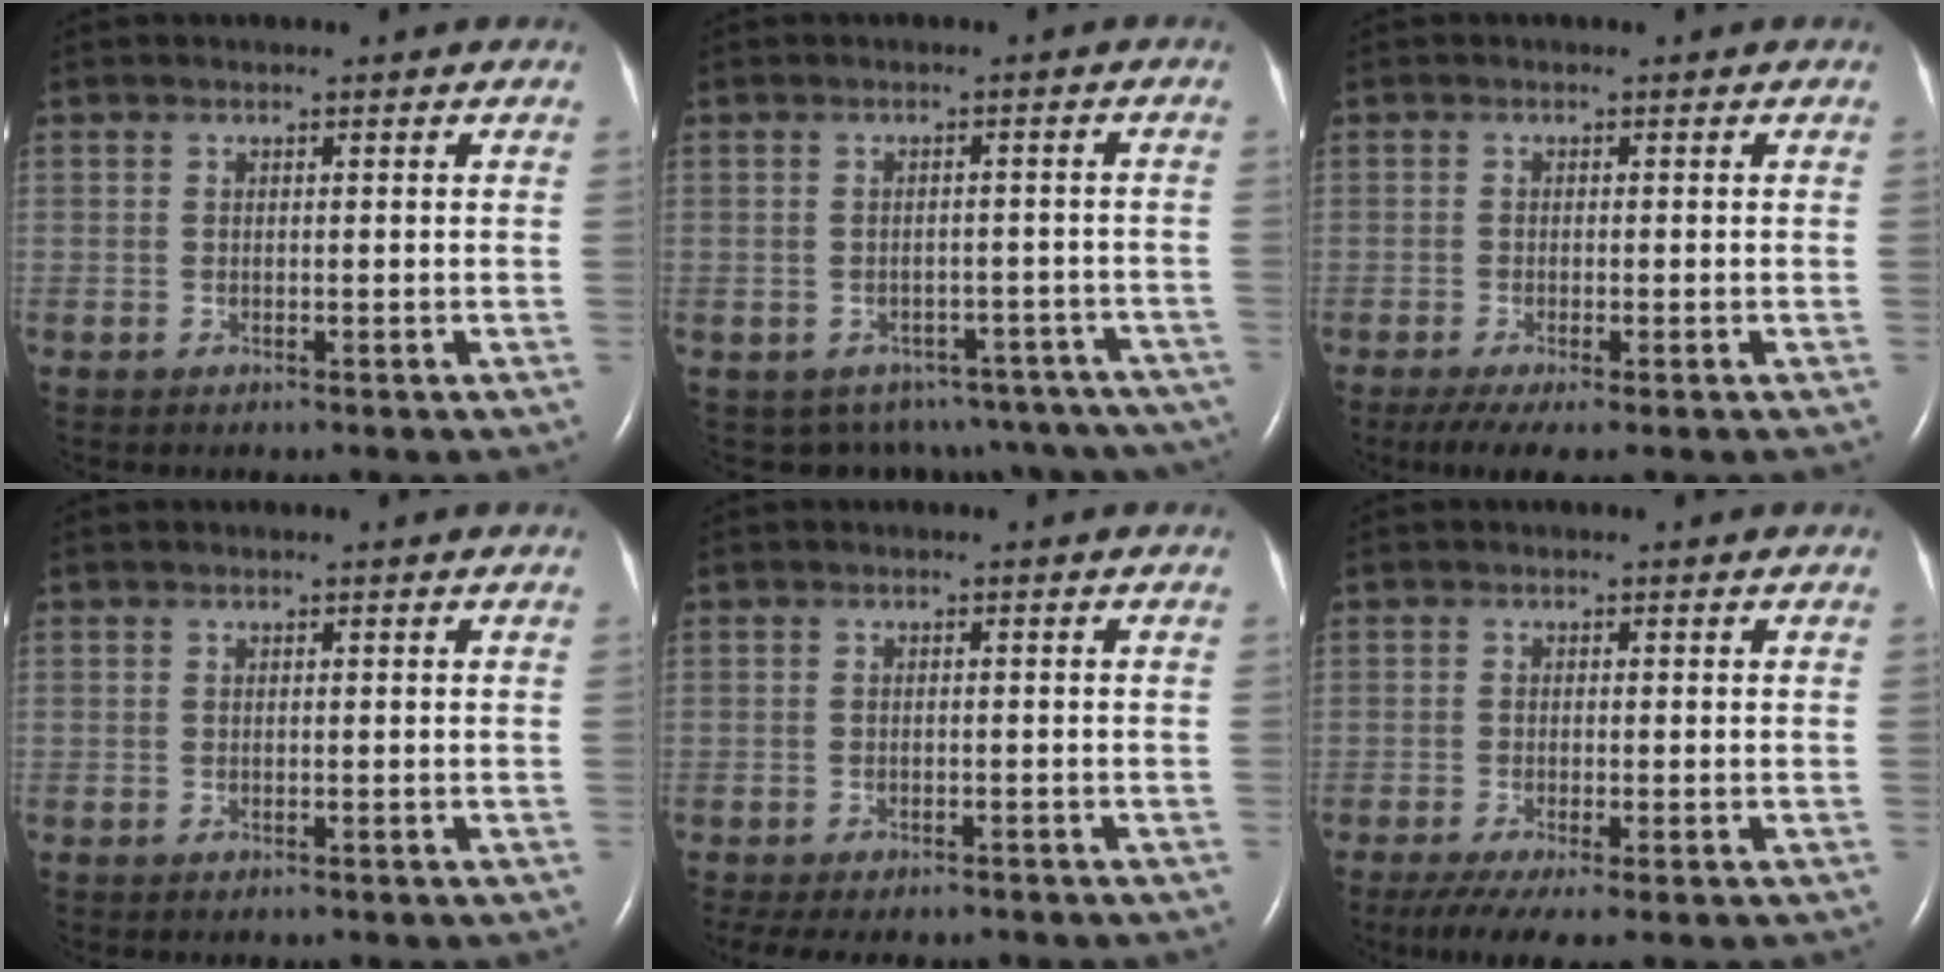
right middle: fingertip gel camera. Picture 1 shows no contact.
{"total": 15.6, "force": [-12.0, 8.8, 4.3], "torque": [-0.059, 0.030, -0.117]}
{"total": 4.8, "force": [-3.0, 0.8, 3.7], "torque": [-0.065, -0.018, -0.050]}
{"total": 0.0}
{"total": 10.5, "force": [-9.0, 3.4, 4.2], "torque": [-0.080, -0.009, -0.114]}
{"total": 6.0, "force": [-4.0, 0.8, 4.4], "torque": [-0.076, -0.019, -0.067]}